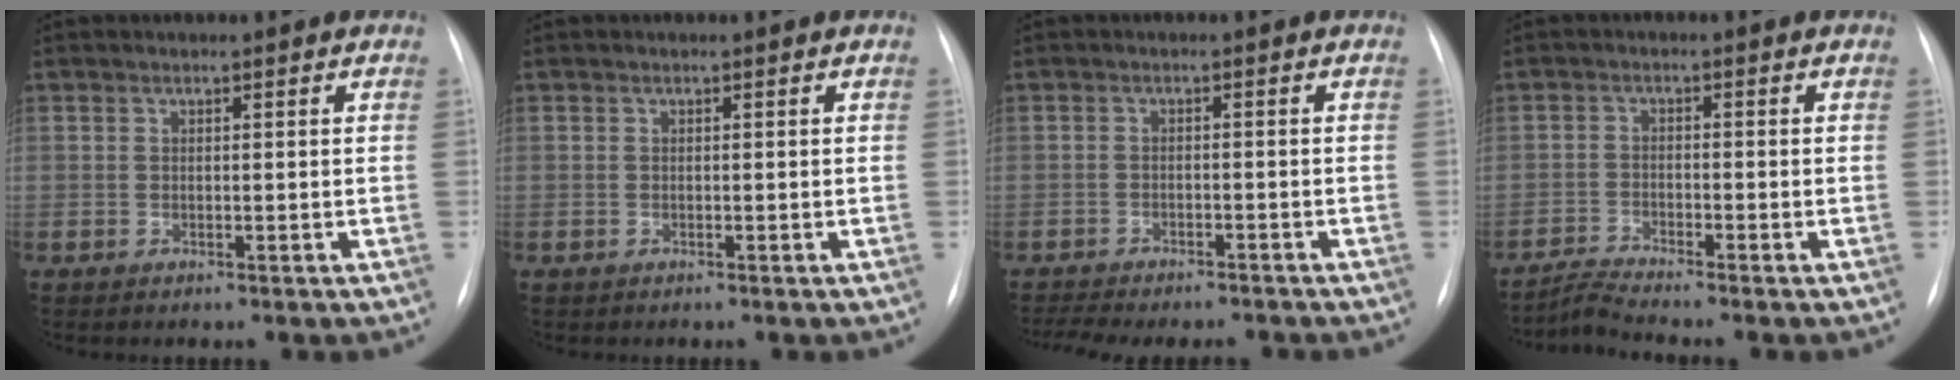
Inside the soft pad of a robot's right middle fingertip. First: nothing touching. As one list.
[{"total": 0.0}, {"total": 10.9, "force": [-9.9, 2.0, 4.0], "torque": [-0.063, 0.001, -0.133]}, {"total": 3.3, "force": [-3.0, -1.5, 0.0], "torque": [-0.013, -0.023, -0.059]}]